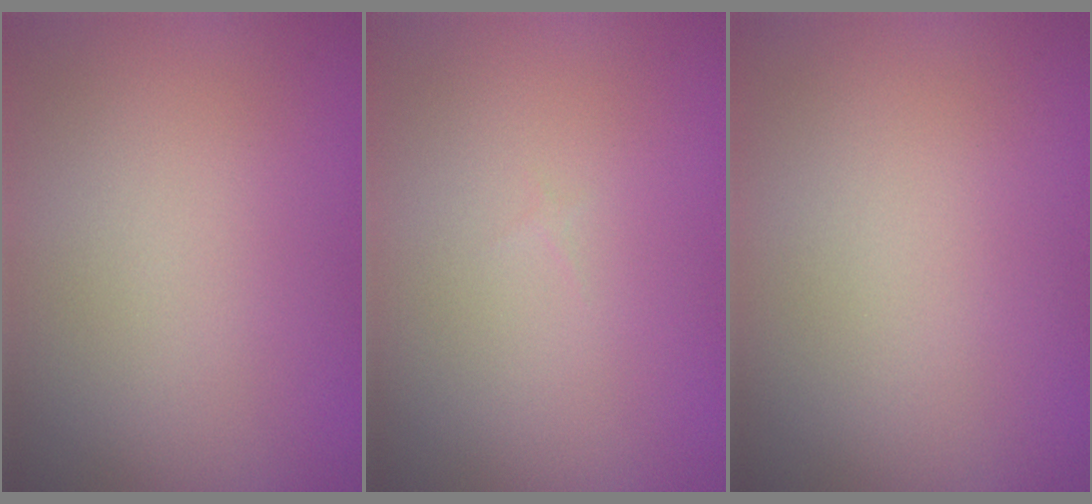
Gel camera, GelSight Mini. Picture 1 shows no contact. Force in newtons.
{"total": 0.0}
{"total": 0.0}